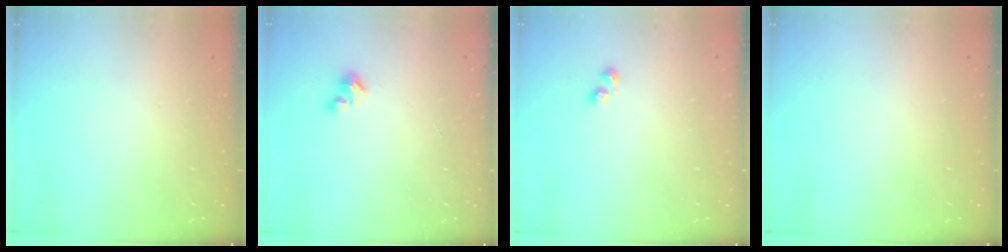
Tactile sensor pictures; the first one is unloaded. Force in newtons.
{"total": 2.4, "press": 2.4, "slide": 0.2}
{"total": 2.1, "press": 1.9, "slide": 0.9}
{"total": 0.0}